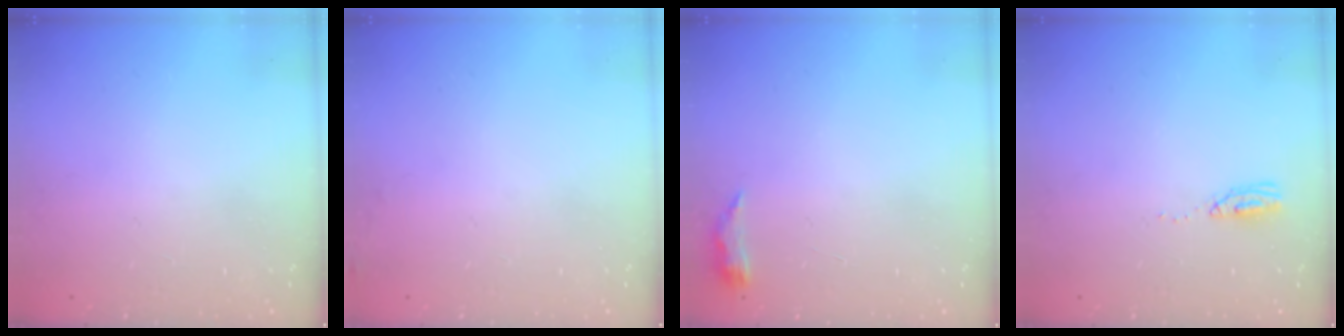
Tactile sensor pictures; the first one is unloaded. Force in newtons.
{"total": 6.5, "press": 3.9, "slide": 5.2}
{"total": 4.6, "press": 4.5, "slide": 0.8}
{"total": 4.5, "press": 4.5, "slide": 0.6}